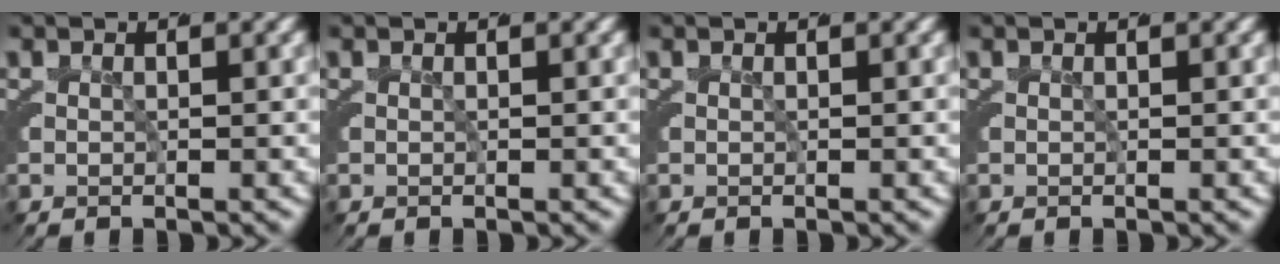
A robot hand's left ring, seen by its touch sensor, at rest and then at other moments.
{"total": 0.0}
{"total": 0.0}
{"total": 0.0}